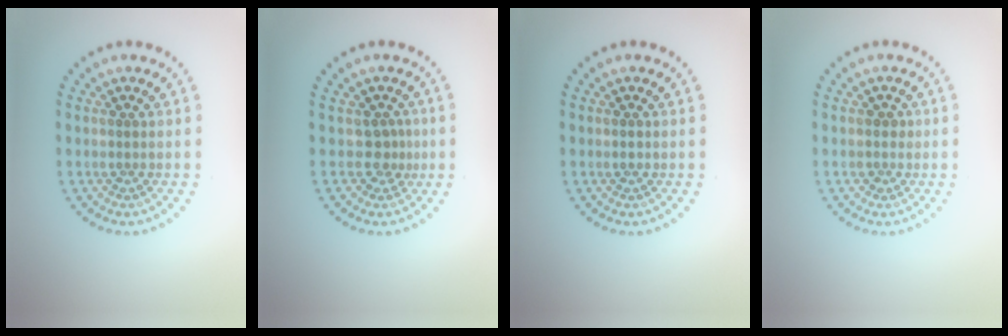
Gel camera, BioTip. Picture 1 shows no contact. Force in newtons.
{"total": 1.7, "press": 1.2, "slide": 1.2}
{"total": 0.6, "press": 0.6, "slide": 0.1}
{"total": 1.1, "press": 0.9, "slide": 0.5}